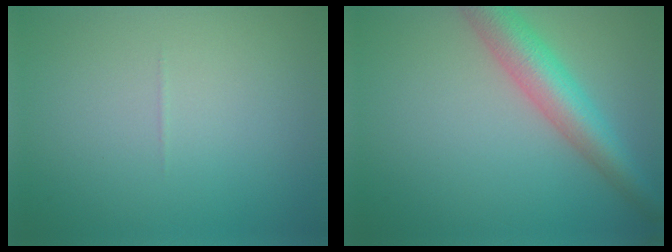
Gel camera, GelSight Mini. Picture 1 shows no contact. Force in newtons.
{"total": 5.7, "press": 5.7, "slide": 0.2}